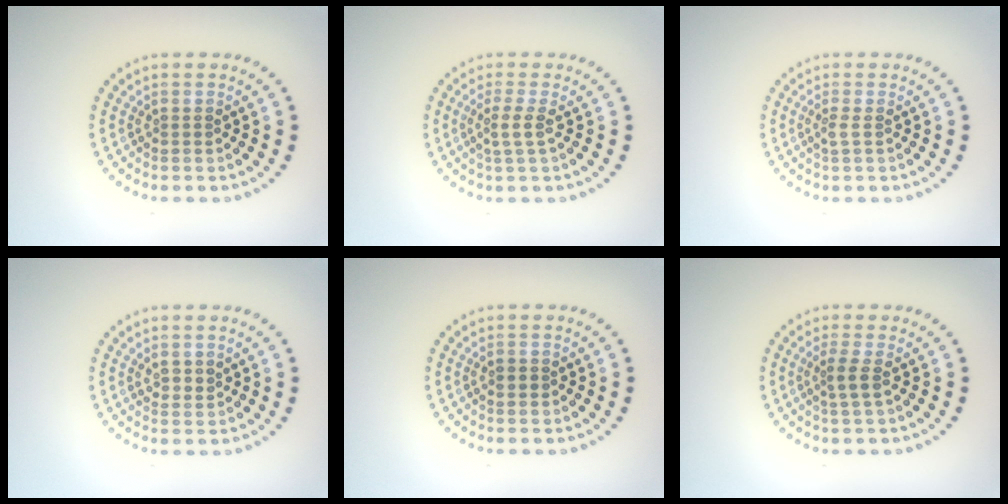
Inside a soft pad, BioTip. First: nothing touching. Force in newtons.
{"total": 1.8, "press": 1.4, "slide": 1.1}
{"total": 0.9, "press": 0.7, "slide": 0.5}
{"total": 1.5, "press": 1.2, "slide": 0.9}
{"total": 1.0, "press": 0.9, "slide": 0.3}
{"total": 1.7, "press": 1.3, "slide": 1.0}